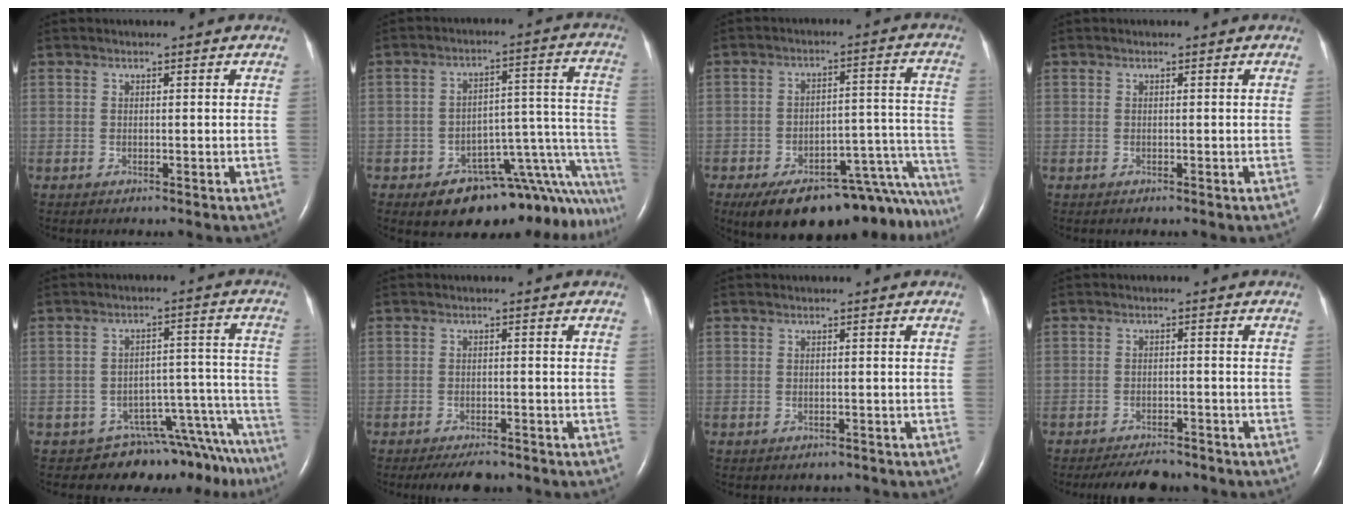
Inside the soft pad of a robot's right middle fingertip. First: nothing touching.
{"total": 17.8, "force": [-15.2, 4.5, 8.2], "torque": [0.009, 0.073, -0.191]}
{"total": 22.7, "force": [-19.1, 6.1, 10.6], "torque": [-0.058, 0.039, -0.250]}
{"total": 0.0}
{"total": 13.2, "force": [-12.3, 4.1, 2.3], "torque": [0.015, 0.067, -0.153]}
{"total": 4.5, "force": [-3.8, 1.4, 1.9], "torque": [-0.029, -0.005, -0.055]}
{"total": 1.7, "force": [-1.5, 0.9, 0.2], "torque": [-0.008, 0.000, -0.018]}
{"total": 6.0, "force": [-5.4, 1.7, 1.7], "torque": [-0.025, -0.007, -0.080]}